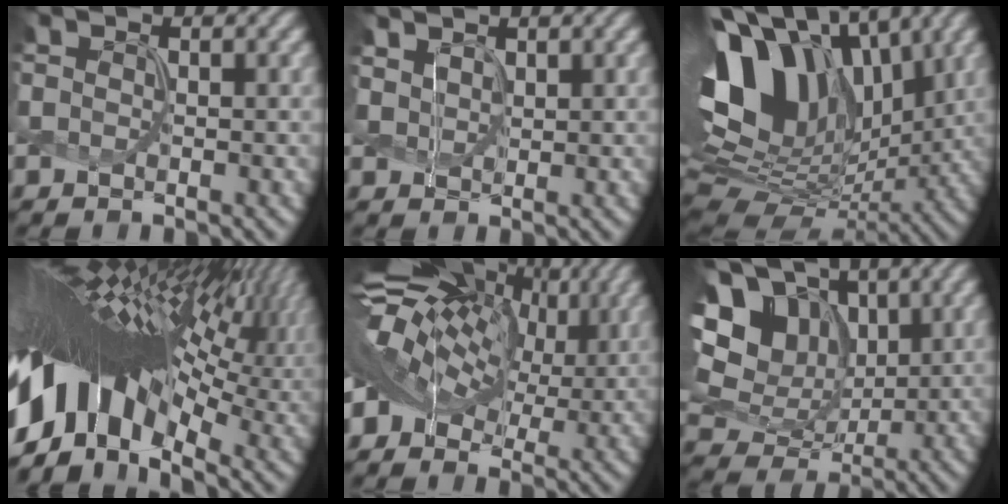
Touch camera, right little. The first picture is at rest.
{"total": 1.9, "force": [1.4, 1.1, 0.6], "torque": [-0.024, 0.001, 0.034]}
{"total": 15.6, "force": [4.7, 9.9, 11.1], "torque": [-0.227, 0.017, 0.088]}
{"total": 18.4, "force": [-1.3, 9.4, 15.8], "torque": [-0.287, 0.013, -0.040]}
{"total": 17.9, "force": [7.0, 10.8, 12.4], "torque": [-0.244, 0.038, 0.083]}
{"total": 16.9, "force": [7.0, 12.7, 8.8], "torque": [-0.224, 0.031, 0.131]}